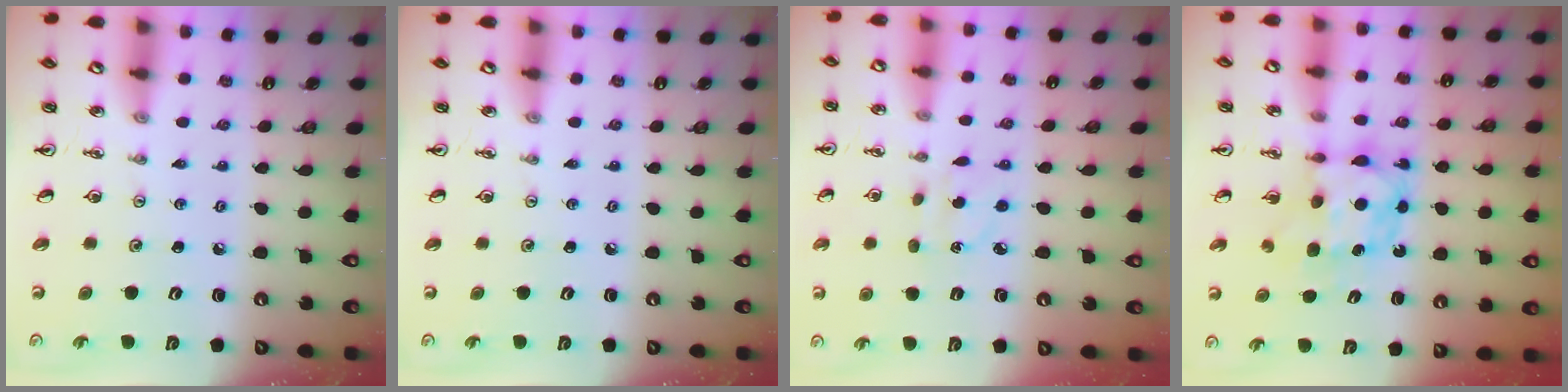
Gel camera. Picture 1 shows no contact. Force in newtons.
{"total": 0.0}
{"total": 3.3, "press": 3.2, "slide": 0.8}
{"total": 6.9, "press": 6.9, "slide": 0.5}